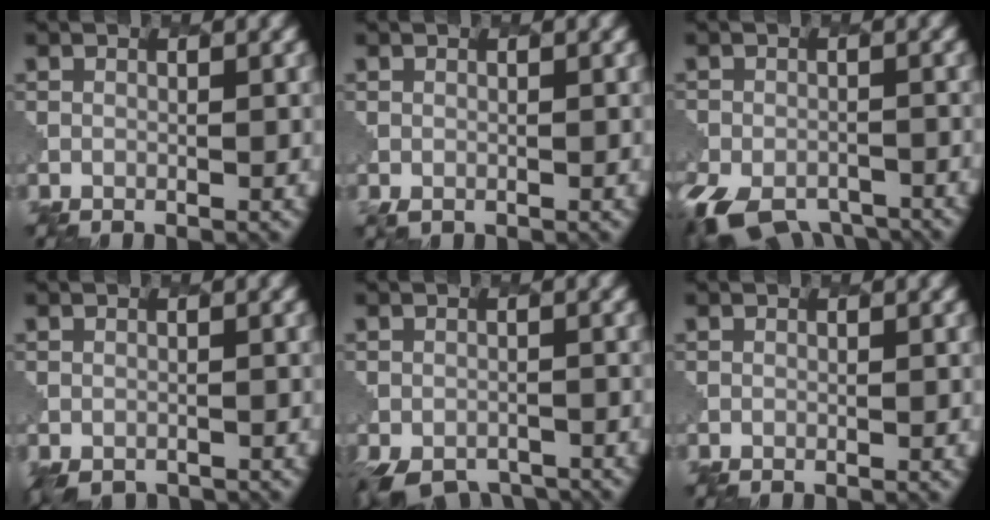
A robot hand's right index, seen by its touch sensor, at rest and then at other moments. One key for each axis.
{"total": 0.5, "fx": 0.0, "fy": 0.4, "fz": 0.3, "tx": -0.007, "ty": -0.006, "tz": -0.002}
{"total": 8.0, "fx": -6.0, "fy": 3.9, "fz": 3.5, "tx": -0.058, "ty": -0.030, "tz": -0.088}
{"total": 2.7, "fx": -2.3, "fy": 1.1, "fz": 0.9, "tx": -0.012, "ty": -0.017, "tz": -0.039}
{"total": 6.3, "fx": -5.1, "fy": 2.8, "fz": 2.4, "tx": -0.036, "ty": -0.029, "tz": -0.067}
{"total": 0.0}